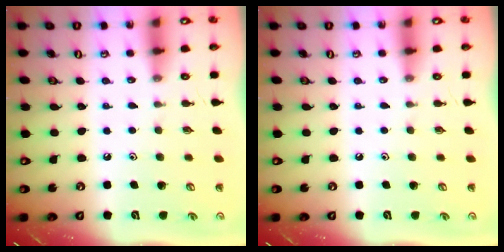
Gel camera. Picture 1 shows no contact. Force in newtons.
{"total": 0.0}